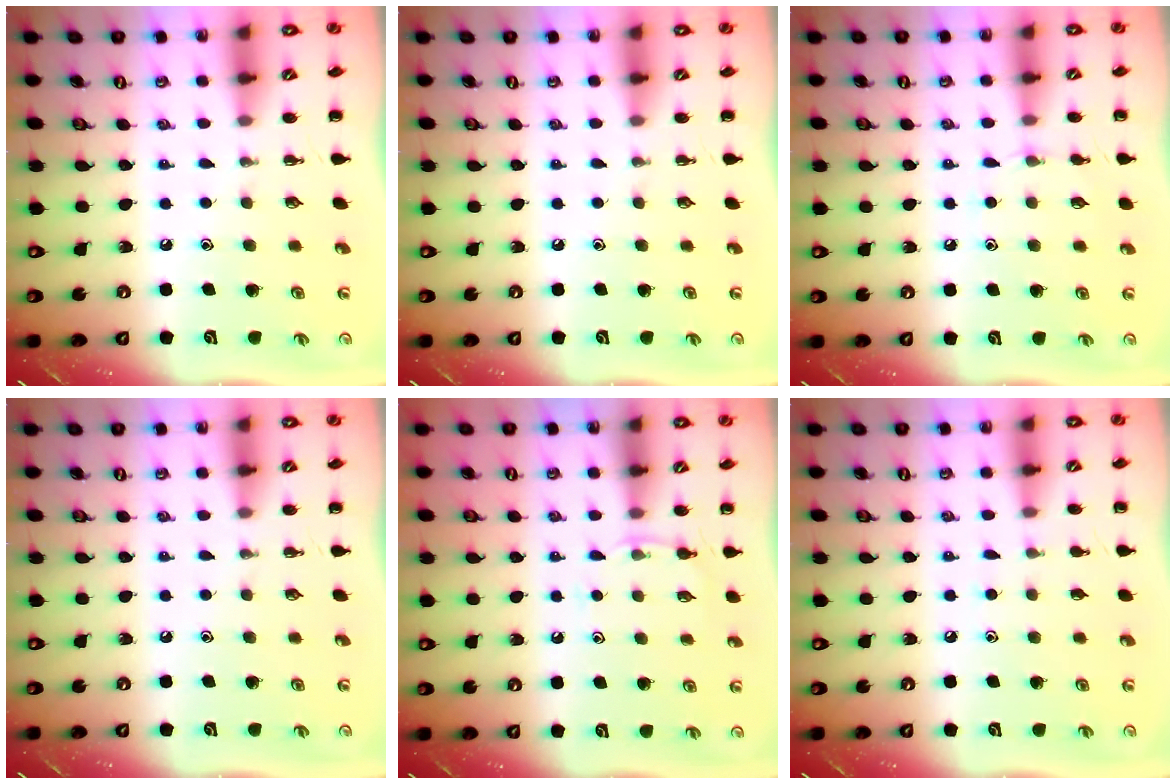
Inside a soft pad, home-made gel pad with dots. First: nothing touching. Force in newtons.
{"total": 0.0}
{"total": 5.8, "press": 5.4, "slide": 2.1}
{"total": 0.0}
{"total": 4.8, "press": 4.5, "slide": 1.7}
{"total": 4.9, "press": 4.6, "slide": 1.6}